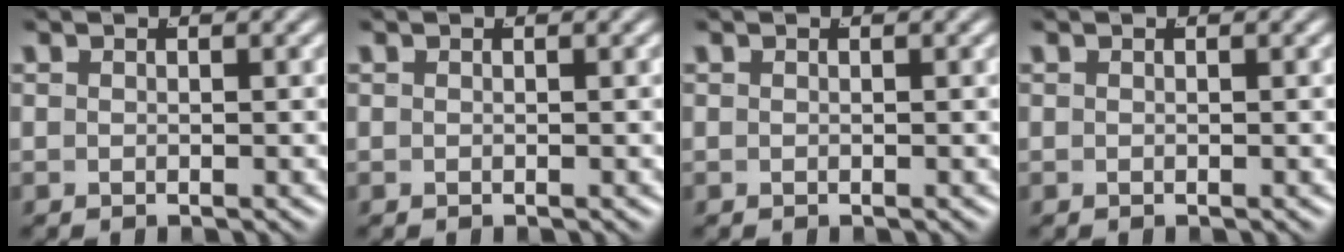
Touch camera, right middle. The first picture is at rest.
{"total": 0.0}
{"total": 0.0}
{"total": 0.0}